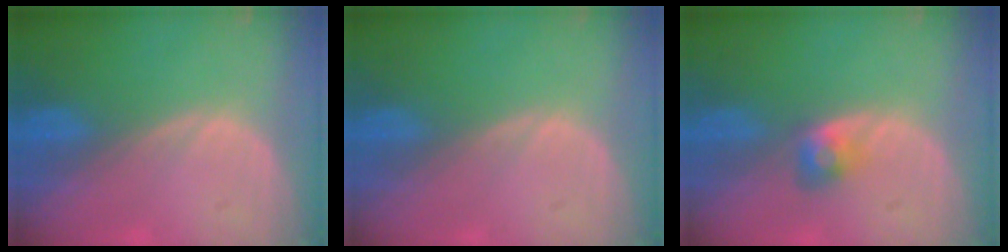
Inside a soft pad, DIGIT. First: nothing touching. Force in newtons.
{"total": 0.0}
{"total": 2.8, "press": 2.5, "slide": 1.2}